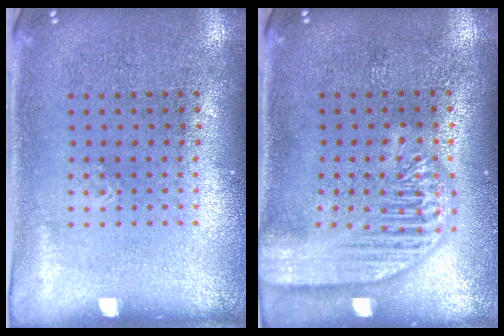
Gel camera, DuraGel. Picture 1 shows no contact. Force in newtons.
{"total": 3.6, "press": 3.5, "slide": 0.5}